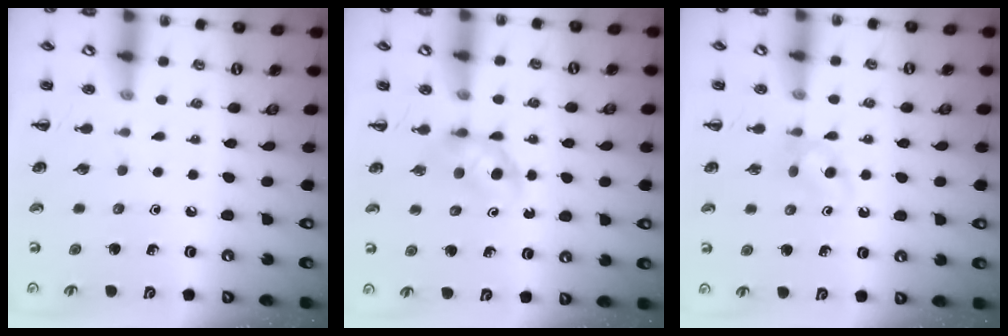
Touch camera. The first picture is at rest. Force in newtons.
{"total": 3.8, "press": 3.5, "slide": 1.4}
{"total": 2.5, "press": 2.3, "slide": 1.0}